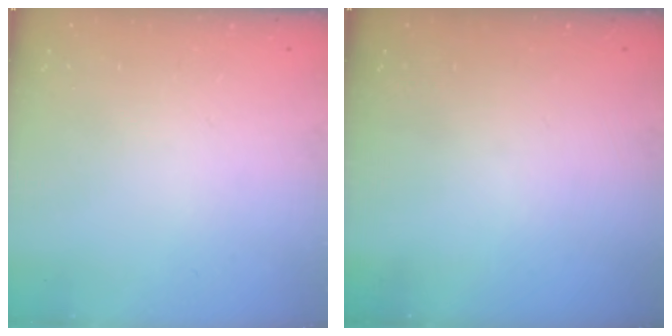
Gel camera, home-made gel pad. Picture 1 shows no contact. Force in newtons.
{"total": 0.0}